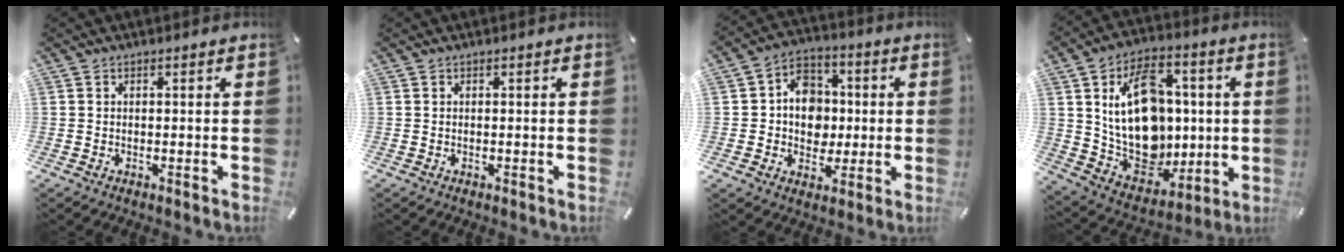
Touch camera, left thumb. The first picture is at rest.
{"total": 0.0}
{"total": 10.3, "force": [-0.5, 9.2, 4.7], "torque": [-0.069, 0.016, -0.004]}
{"total": 21.1, "force": [2.7, 15.6, 14.0], "torque": [-0.257, -0.014, 0.052]}